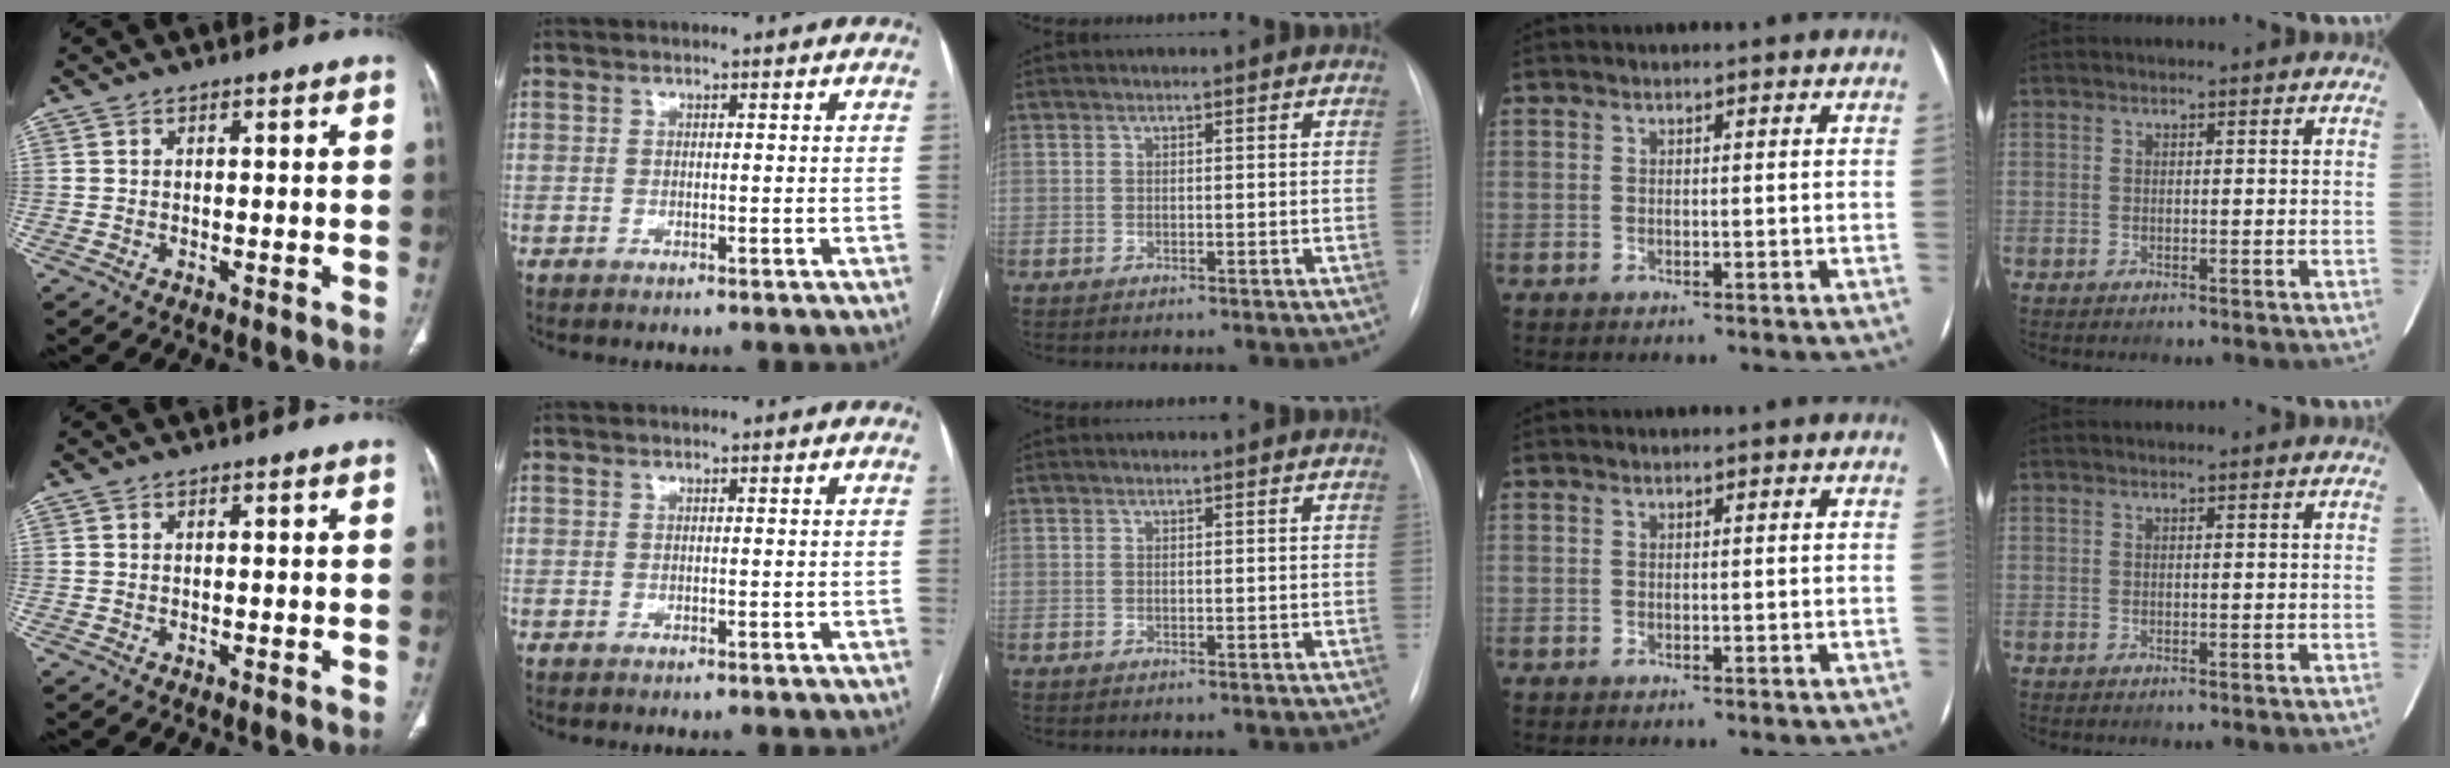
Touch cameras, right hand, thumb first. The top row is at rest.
{}